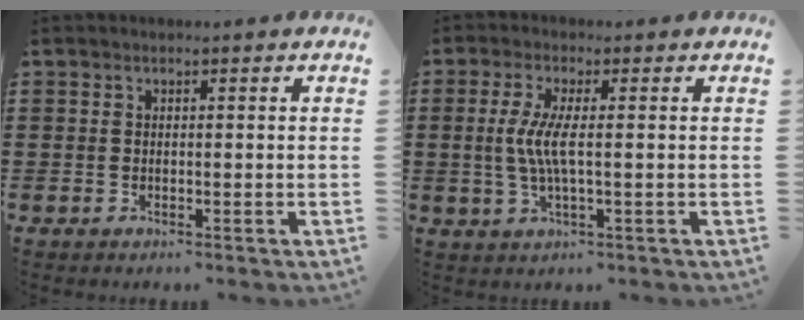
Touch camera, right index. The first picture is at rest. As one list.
[{"total": 5.0, "force": [-0.1, 0.7, 5.0], "torque": [-0.113, -0.010, -0.011]}]